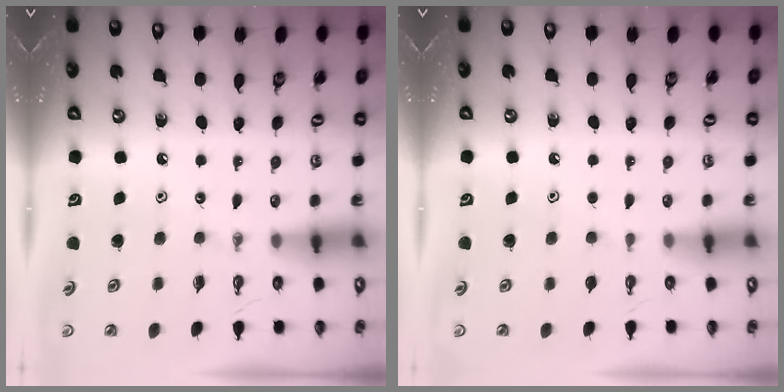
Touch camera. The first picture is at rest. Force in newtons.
{"total": 0.0}